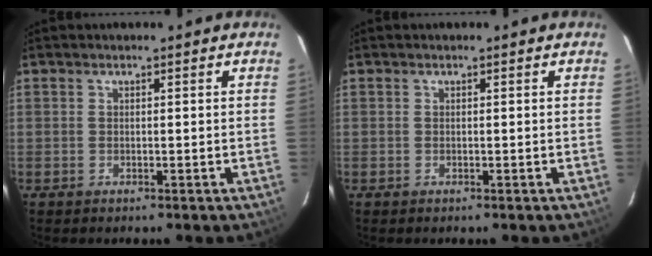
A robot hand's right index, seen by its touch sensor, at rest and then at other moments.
{"total": 0.0}